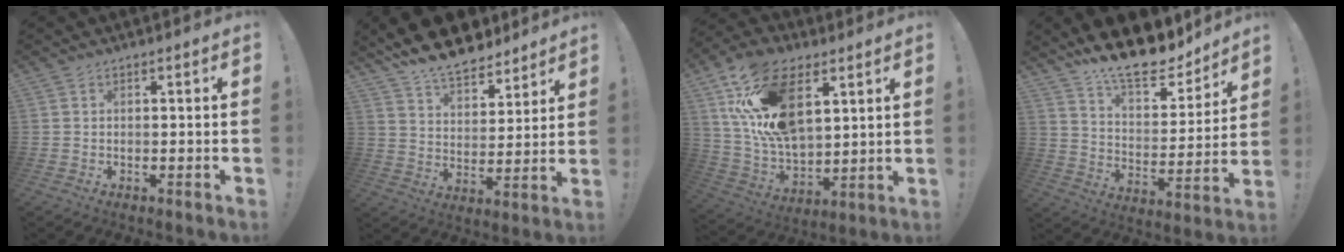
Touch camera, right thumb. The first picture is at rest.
{"total": 12.4, "force": [10.5, 5.1, 4.2], "torque": [-0.075, -0.078, 0.194]}
{"total": 22.6, "force": [9.5, 13.1, 15.8], "torque": [-0.309, -0.033, 0.173]}
{"total": 16.3, "force": [13.5, 5.6, 7.2], "torque": [-0.113, -0.104, 0.235]}